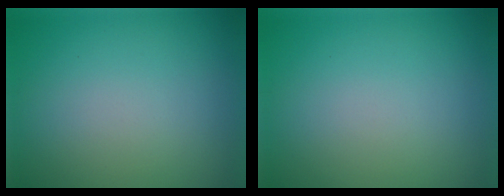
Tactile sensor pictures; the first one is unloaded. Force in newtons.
{"total": 0.0}